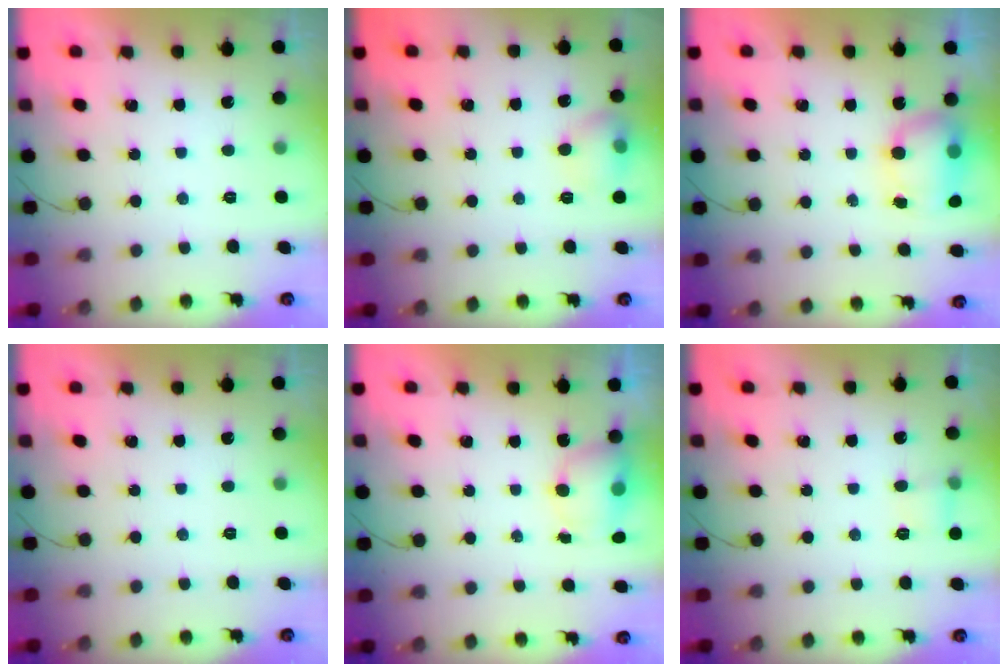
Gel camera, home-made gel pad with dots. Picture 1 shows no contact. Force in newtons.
{"total": 7.7, "press": 7.6, "slide": 1.3}
{"total": 7.1, "press": 7.0, "slide": 1.2}
{"total": 0.0}
{"total": 6.2, "press": 6.2, "slide": 0.4}
{"total": 4.9, "press": 4.0, "slide": 2.7}